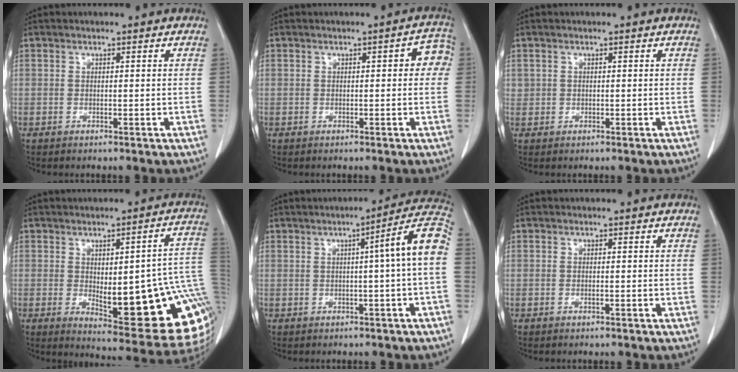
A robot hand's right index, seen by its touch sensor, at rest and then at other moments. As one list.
[{"total": 3.6, "force": [0.4, 1.4, 3.3], "torque": [-0.024, 0.017, -0.001]}, {"total": 0.7, "force": [0.2, 0.7, 0.1], "torque": [0.007, 0.007, 0.005]}, {"total": 21.8, "force": [-2.4, 5.6, 21.0], "torque": [-0.179, 0.011, -0.005]}, {"total": 8.3, "force": [0.2, -0.9, 8.3], "torque": [-0.103, 0.017, -0.002]}, {"total": 0.0}]